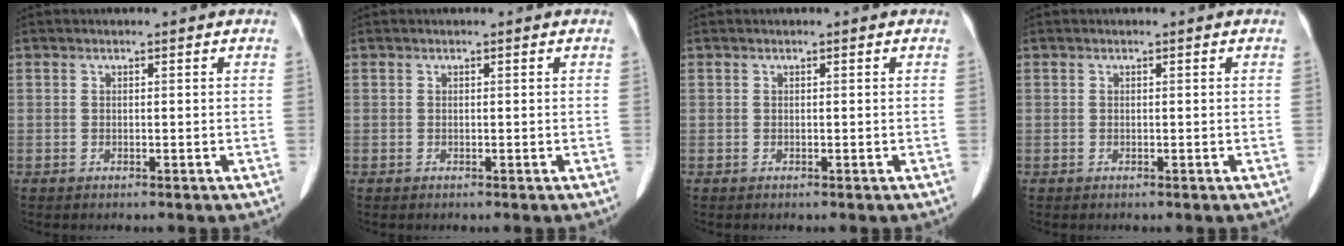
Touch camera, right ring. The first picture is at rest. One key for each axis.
{"total": 0.0}
{"total": 0.0}
{"total": 0.0}